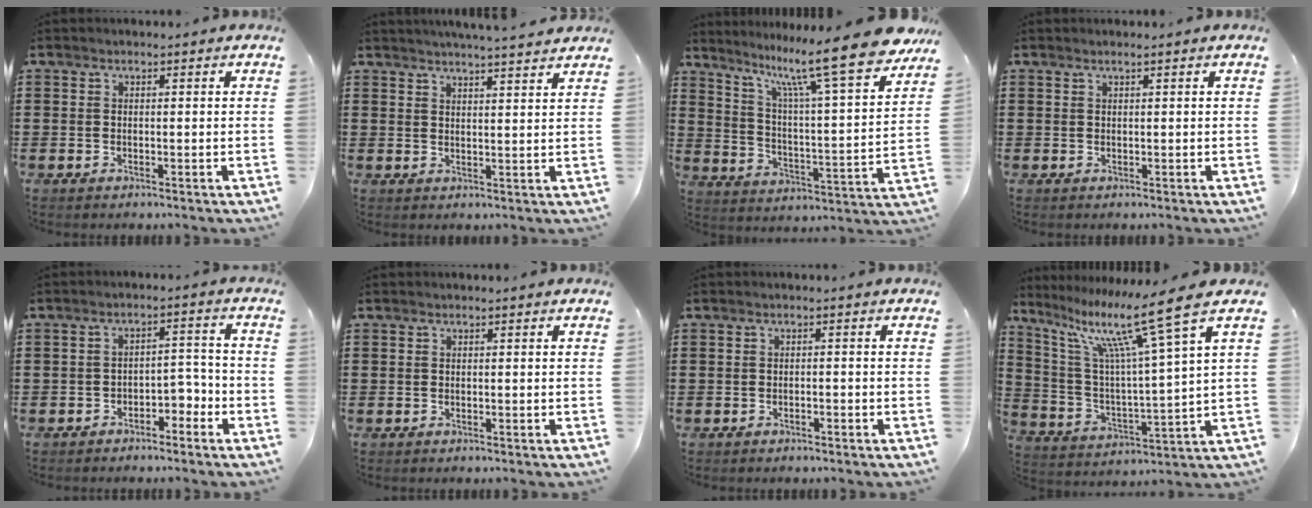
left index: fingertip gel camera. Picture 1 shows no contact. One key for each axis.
{"total": 3.4, "fx": 3.3, "fy": -0.6, "fz": 0.7, "tx": -0.022, "ty": -0.014, "tz": 0.058}
{"total": 14.1, "fx": 11.6, "fy": 0.3, "fz": 8.1, "tx": -0.153, "ty": -0.086, "tz": 0.182}
{"total": 0.6, "fx": 0.4, "fy": -0.1, "fz": 0.5, "tx": -0.007, "ty": -0.001, "tz": 0.007}
{"total": 3.7, "fx": -2.9, "fy": 1.6, "fz": 1.5, "tx": -0.029, "ty": 0.011, "tz": -0.059}
{"total": 0.0}
{"total": 0.8, "fx": -0.8, "fy": 0.2, "fz": 0.3, "tx": -0.010, "ty": -0.001, "tz": -0.015}
{"total": 13.5, "fx": 8.9, "fy": 0.8, "fz": 10.1, "tx": -0.208, "ty": -0.043, "tz": 0.137}